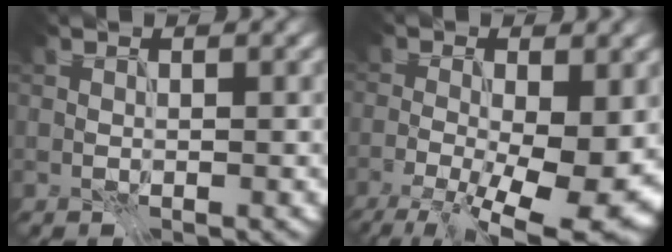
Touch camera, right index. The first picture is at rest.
{"total": 11.3, "force": [-2.4, 4.0, 10.3], "torque": [-0.144, -0.013, -0.027]}